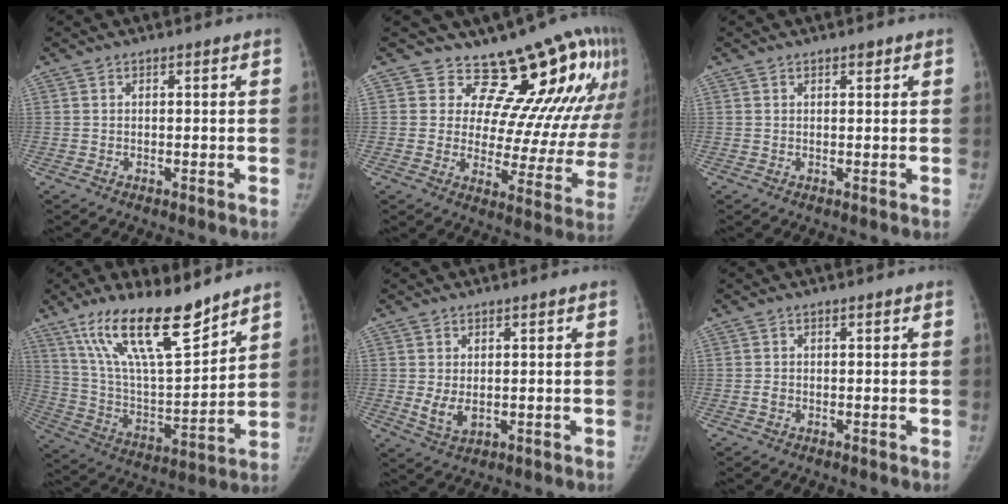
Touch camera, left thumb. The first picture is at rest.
{"total": 19.0, "force": [14.7, 7.9, 9.1], "torque": [-0.064, -0.090, 0.173]}
{"total": 1.0, "force": [0.7, 0.4, 0.6], "torque": [-0.004, -0.003, 0.009]}
{"total": 20.5, "force": [14.4, 5.5, 13.6], "torque": [-0.212, -0.070, 0.265]}
{"total": 4.0, "force": [0.2, 2.4, 3.3], "torque": [-0.056, -0.012, 0.012]}
{"total": 0.7, "force": [-0.1, 0.5, 0.4], "torque": [-0.005, 0.001, -0.003]}